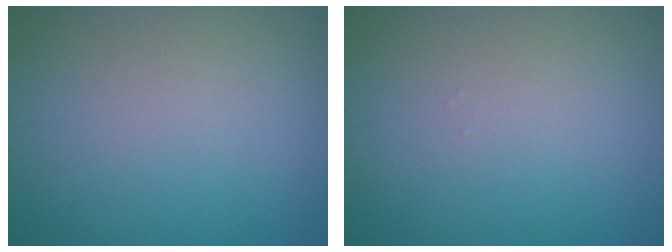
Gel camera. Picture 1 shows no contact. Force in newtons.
{"total": 0.0}